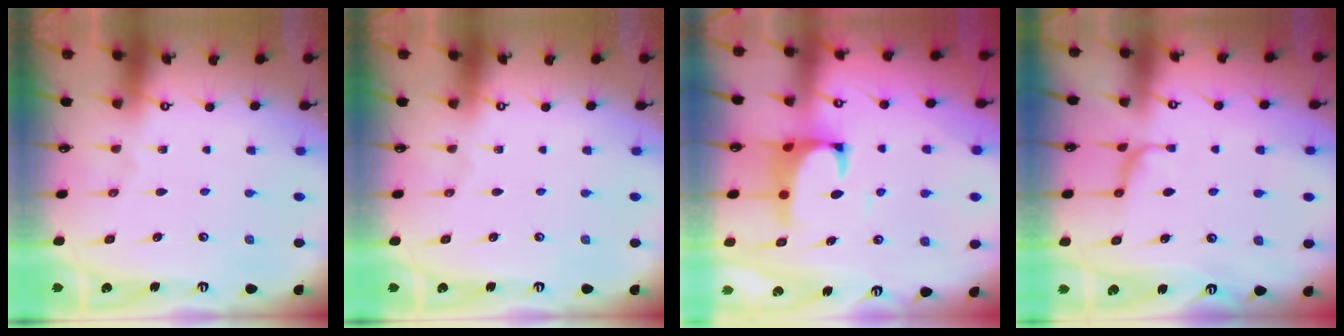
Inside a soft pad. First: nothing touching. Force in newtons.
{"total": 0.0}
{"total": 3.5, "press": 3.3, "slide": 1.2}
{"total": 2.0, "press": 1.8, "slide": 0.9}